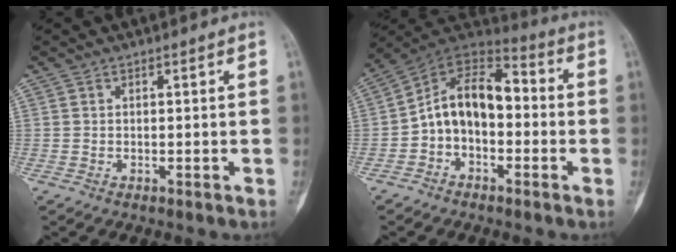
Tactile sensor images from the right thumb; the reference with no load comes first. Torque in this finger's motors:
{"motor_torque": [0.28, 0.29, 0.21, -0.03, 0.10]}